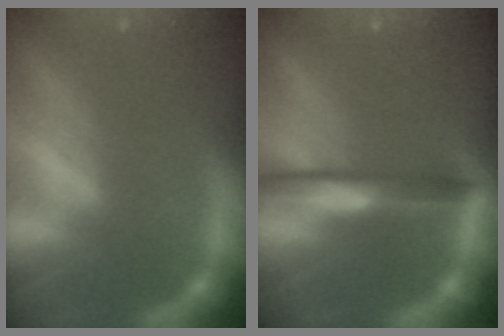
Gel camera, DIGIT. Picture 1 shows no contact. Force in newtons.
{"total": 4.0}